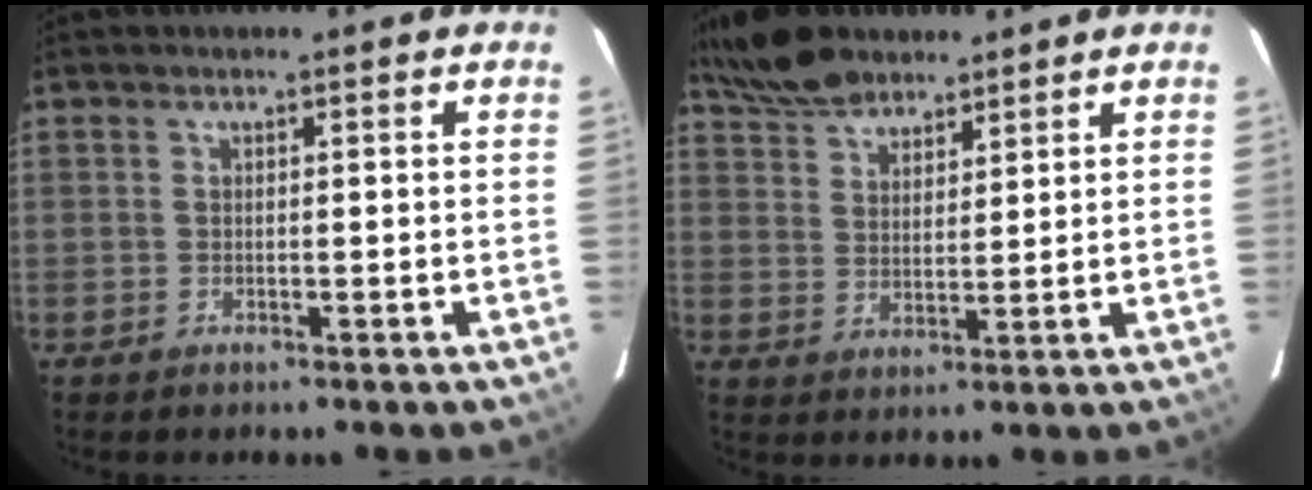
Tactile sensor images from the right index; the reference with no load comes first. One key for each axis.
{"total": 9.3, "fx": 7.6, "fy": 3.9, "fz": 3.7, "tx": -0.083, "ty": 0.030, "tz": 0.140}